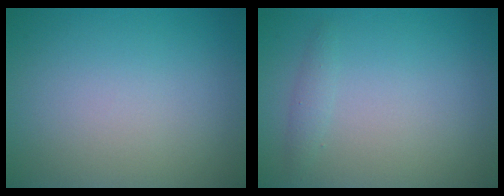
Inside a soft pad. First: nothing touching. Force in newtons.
{"total": 1.0, "press": 1.0, "slide": 0.0}